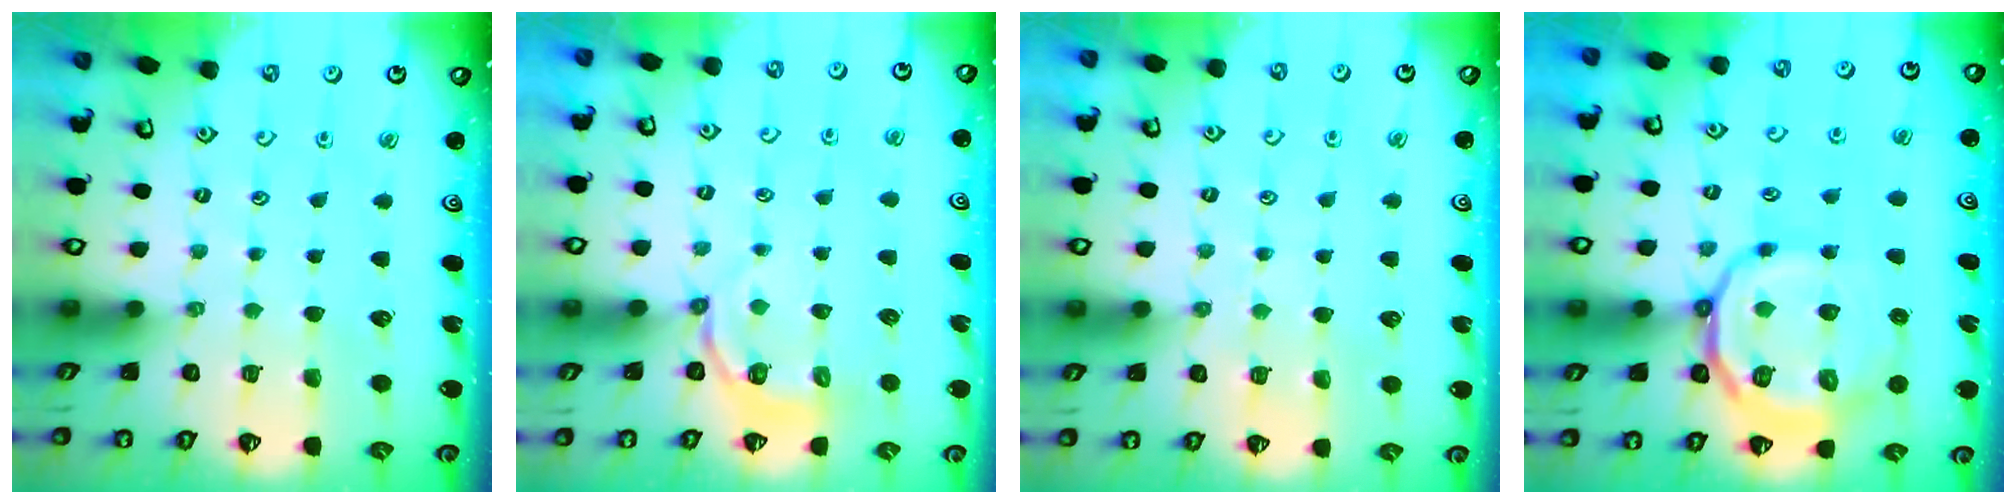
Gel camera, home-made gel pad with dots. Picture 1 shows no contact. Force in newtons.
{"total": 4.3, "press": 3.3, "slide": 2.7}
{"total": 5.0, "press": 5.0, "slide": 0.6}
{"total": 15.9, "press": 15.8, "slide": 2.0}